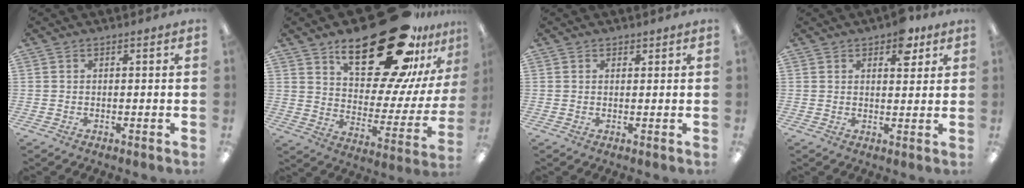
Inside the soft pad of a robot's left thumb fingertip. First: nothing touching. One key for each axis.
{"total": 30.9, "fx": 19.6, "fy": 13.3, "fz": 19.9, "tx": -0.274, "ty": -0.121, "tz": 0.329}
{"total": 1.0, "fx": 0.8, "fy": 0.6, "fz": 0.0, "tx": 0.008, "ty": -0.003, "tz": 0.013}
{"total": 6.5, "fx": 4.2, "fy": 3.3, "fz": 3.6, "tx": -0.032, "ty": -0.017, "tz": 0.068}